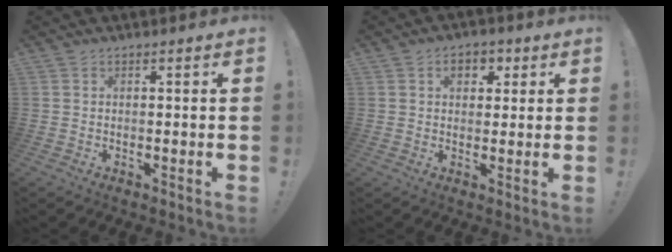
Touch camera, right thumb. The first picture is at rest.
{"total": 5.4, "force": [1.9, 3.9, 3.2], "torque": [-0.030, 0.001, 0.028]}